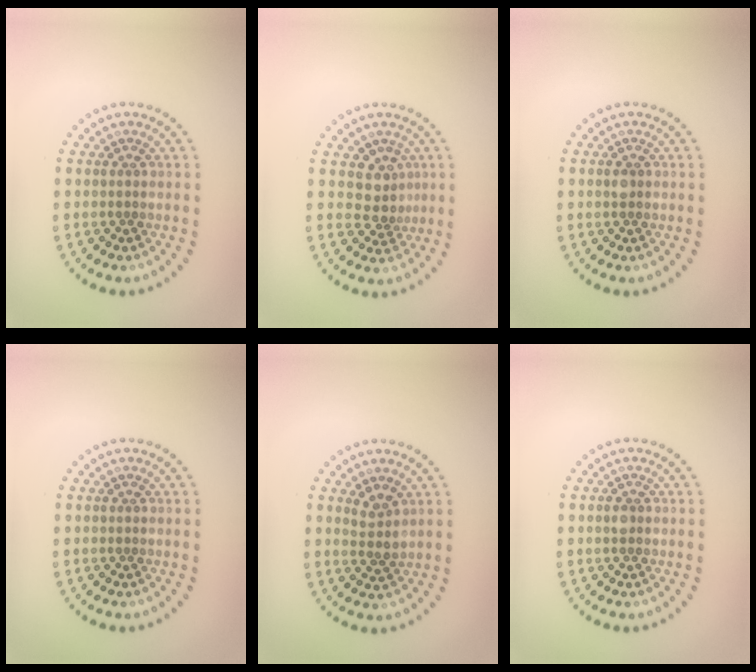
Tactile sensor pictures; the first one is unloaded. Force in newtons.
{"total": 2.6, "press": 2.0, "slide": 1.6}
{"total": 0.9, "press": 0.9, "slide": 0.0}
{"total": 0.0}
{"total": 1.8, "press": 1.5, "slide": 1.1}
{"total": 0.8, "press": 0.8, "slide": 0.0}